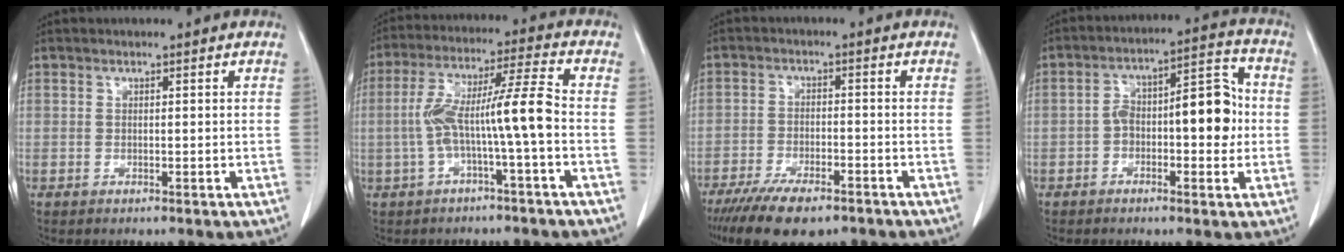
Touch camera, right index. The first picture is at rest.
{"total": 10.0, "force": [-1.8, -0.2, 9.8], "torque": [-0.189, 0.034, -0.033]}
{"total": 10.5, "force": [-7.7, 3.5, 6.2], "torque": [-0.100, -0.013, -0.123]}
{"total": 10.5, "force": [-0.9, 4.0, 9.6], "torque": [-0.143, 0.043, -0.012]}